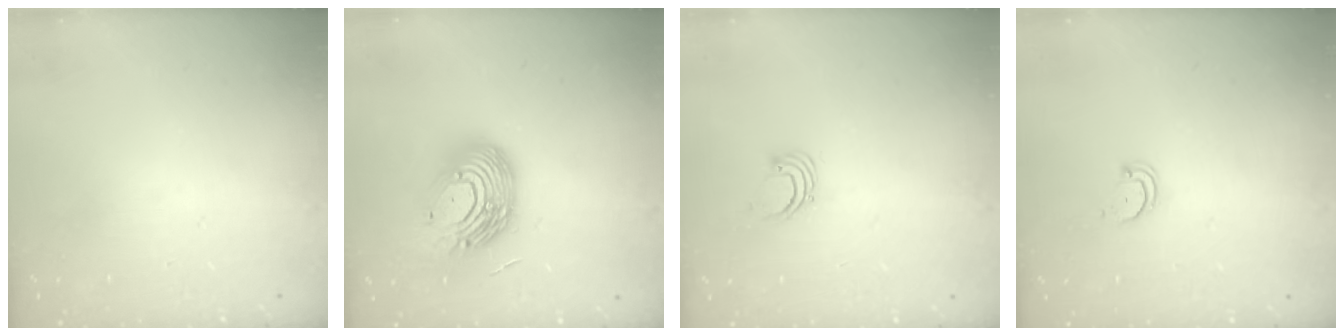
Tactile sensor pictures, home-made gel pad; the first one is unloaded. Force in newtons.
{"total": 17.8, "press": 17.7, "slide": 1.4}
{"total": 2.2, "press": 2.2, "slide": 0.2}
{"total": 2.4, "press": 2.4, "slide": 0.2}